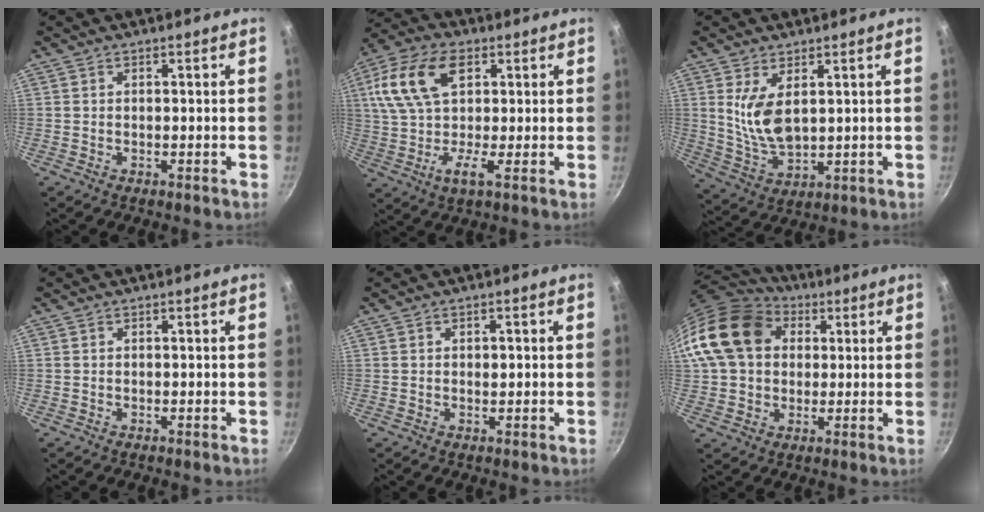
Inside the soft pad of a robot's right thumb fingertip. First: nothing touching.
{"total": 14.7, "force": [4.0, 8.2, 11.5], "torque": [-0.210, 0.012, 0.054]}
{"total": 8.9, "force": [2.7, 4.4, 7.3], "torque": [-0.137, -0.032, 0.065]}
{"total": 0.0}
{"total": 1.9, "force": [0.3, 1.1, 1.5], "torque": [-0.018, 0.002, 0.003]}
{"total": 17.3, "force": [4.3, 13.5, 9.9], "torque": [-0.167, 0.023, 0.066]}